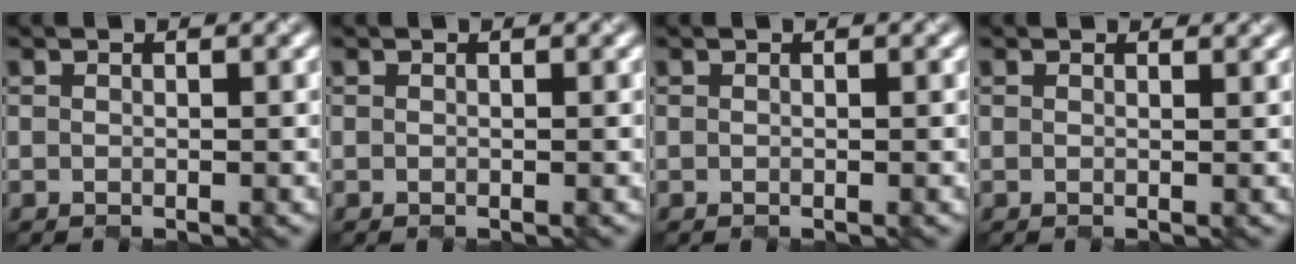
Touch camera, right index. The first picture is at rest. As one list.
[{"total": 0.0}, {"total": 0.0}, {"total": 1.8, "force": [1.6, 0.5, 0.5], "torque": [-0.001, 0.004, 0.017]}]